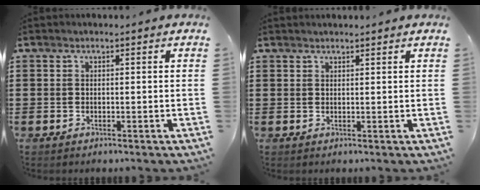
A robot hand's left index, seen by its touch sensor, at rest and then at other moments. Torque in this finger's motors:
{"motor_torque": [0.14, 0.03, 0.05, 0.00]}